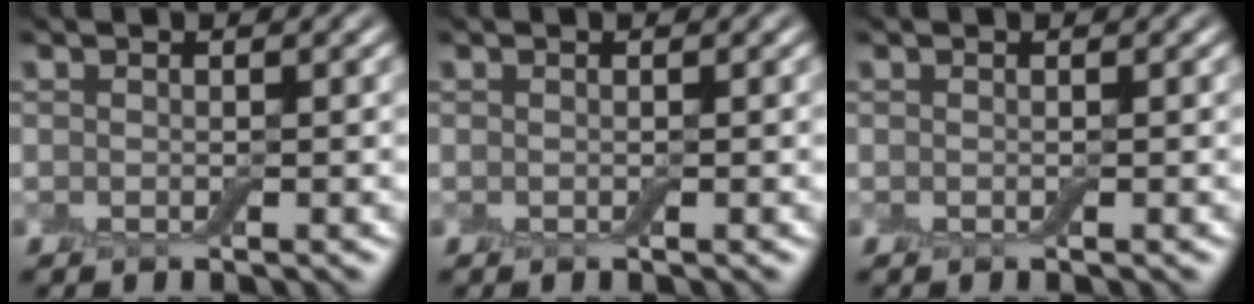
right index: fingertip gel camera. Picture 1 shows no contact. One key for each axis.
{"total": 0.0}
{"total": 0.0}